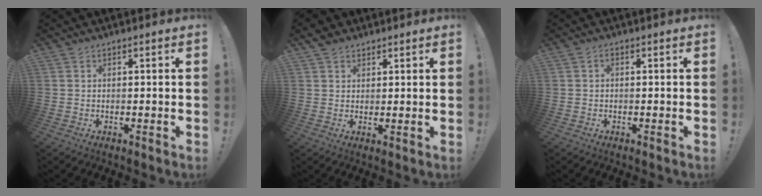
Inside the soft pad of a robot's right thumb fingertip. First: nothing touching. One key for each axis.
{"total": 3.6, "fx": 2.5, "fy": 2.4, "fz": 1.0, "tx": -0.017, "ty": -0.009, "tz": 0.048}
{"total": 0.9, "fx": -0.6, "fy": 0.3, "fz": 0.7, "tx": -0.011, "ty": 0.002, "tz": -0.011}